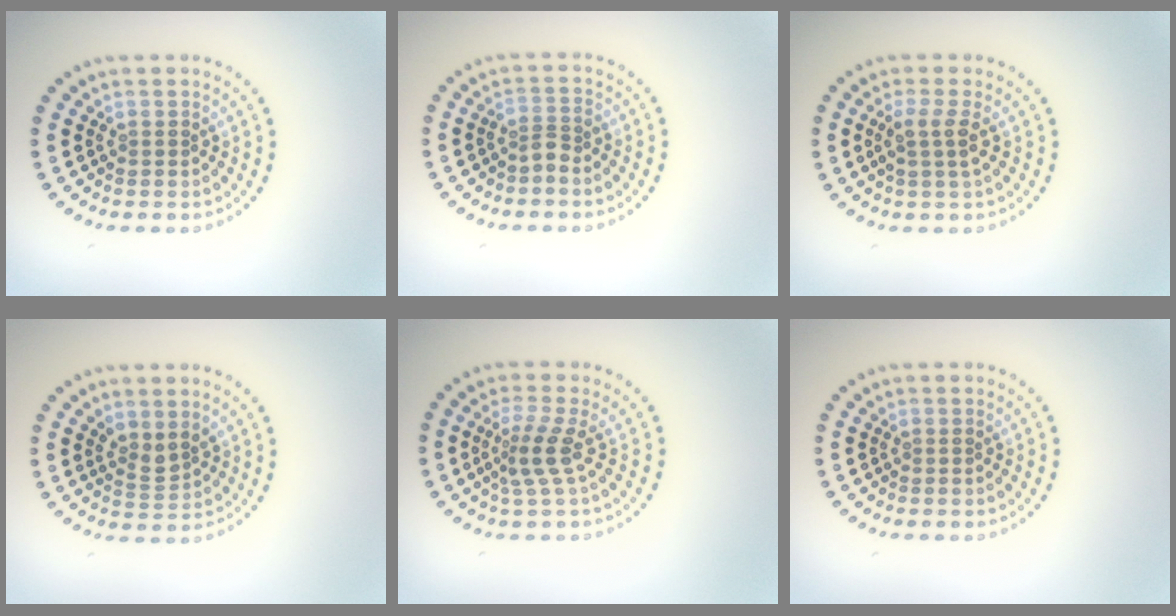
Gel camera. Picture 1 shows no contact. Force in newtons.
{"total": 1.4, "press": 1.2, "slide": 0.9}
{"total": 2.1, "press": 1.8, "slide": 1.2}
{"total": 1.8, "press": 1.4, "slide": 1.2}
{"total": 2.6, "press": 1.8, "slide": 1.9}
{"total": 0.0}